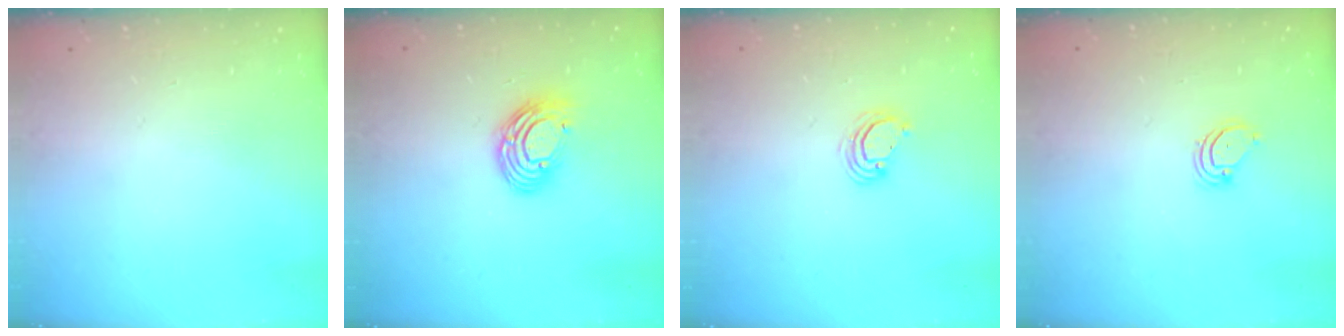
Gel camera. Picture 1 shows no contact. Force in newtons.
{"total": 10.3, "press": 10.3, "slide": 1.0}
{"total": 4.1, "press": 4.1, "slide": 0.2}
{"total": 3.2, "press": 3.2, "slide": 0.2}